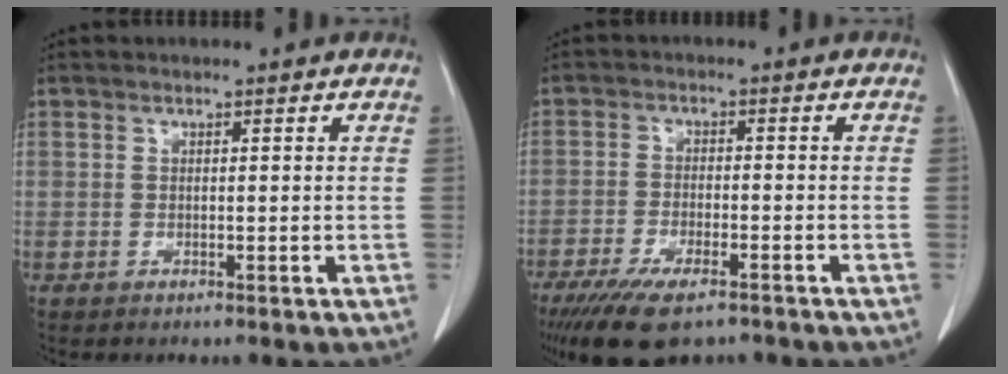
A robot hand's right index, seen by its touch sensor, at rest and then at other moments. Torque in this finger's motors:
{"motor_torque": [1.14, -1.00, 0.40, 0.07]}